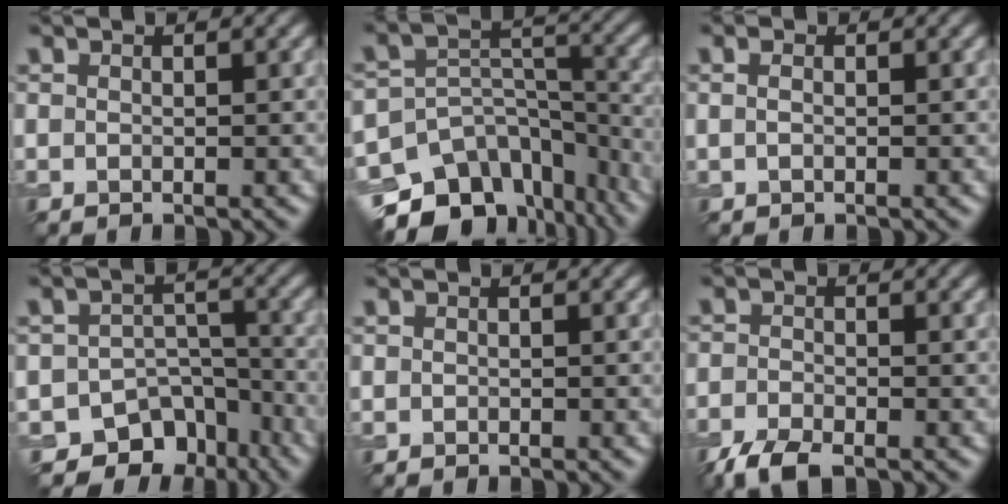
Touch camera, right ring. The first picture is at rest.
{"total": 14.7, "force": [-11.0, 8.7, 4.3], "torque": [-0.086, -0.009, -0.142]}
{"total": 0.9, "force": [0.3, 0.6, 0.7], "torque": [-0.018, 0.001, 0.000]}
{"total": 8.8, "force": [-6.5, 5.6, 2.0], "torque": [0.003, 0.000, -0.078]}
{"total": 0.0}
{"total": 3.4, "force": [-2.6, 1.1, 1.9], "torque": [-0.038, -0.006, -0.057]}